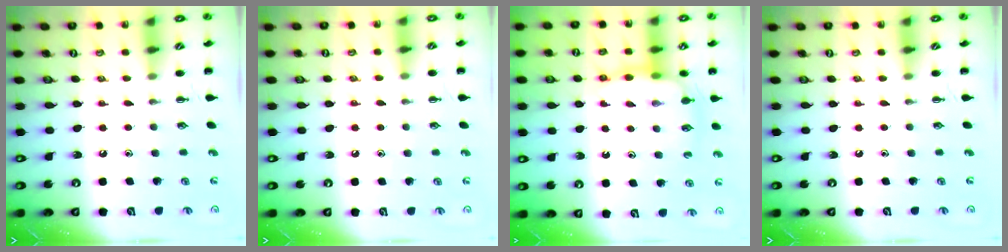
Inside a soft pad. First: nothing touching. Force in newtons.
{"total": 6.1, "press": 5.7, "slide": 2.0}
{"total": 10.9, "press": 10.8, "slide": 1.5}
{"total": 0.0}